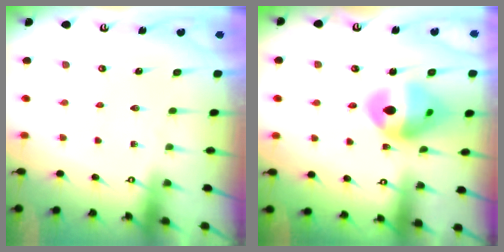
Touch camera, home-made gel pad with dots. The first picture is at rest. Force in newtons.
{"total": 14.9, "press": 14.8, "slide": 1.5}